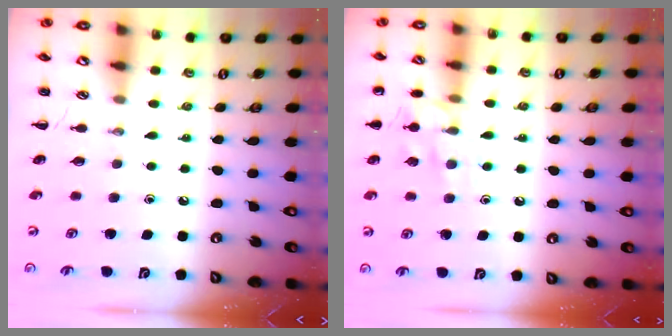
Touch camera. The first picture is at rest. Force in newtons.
{"total": 9.9, "press": 9.8, "slide": 1.0}